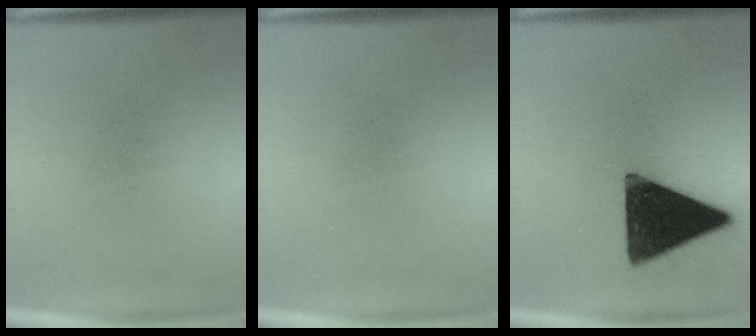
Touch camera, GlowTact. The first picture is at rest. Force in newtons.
{"total": 0.0}
{"total": 17.2}